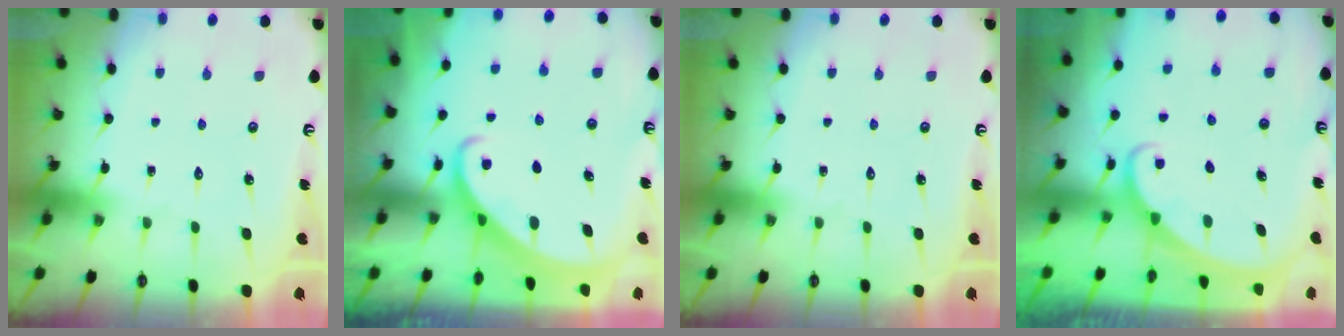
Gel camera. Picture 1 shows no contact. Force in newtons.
{"total": 2.0, "press": 2.0, "slide": 0.2}
{"total": 0.0}
{"total": 1.7, "press": 1.7, "slide": 0.1}